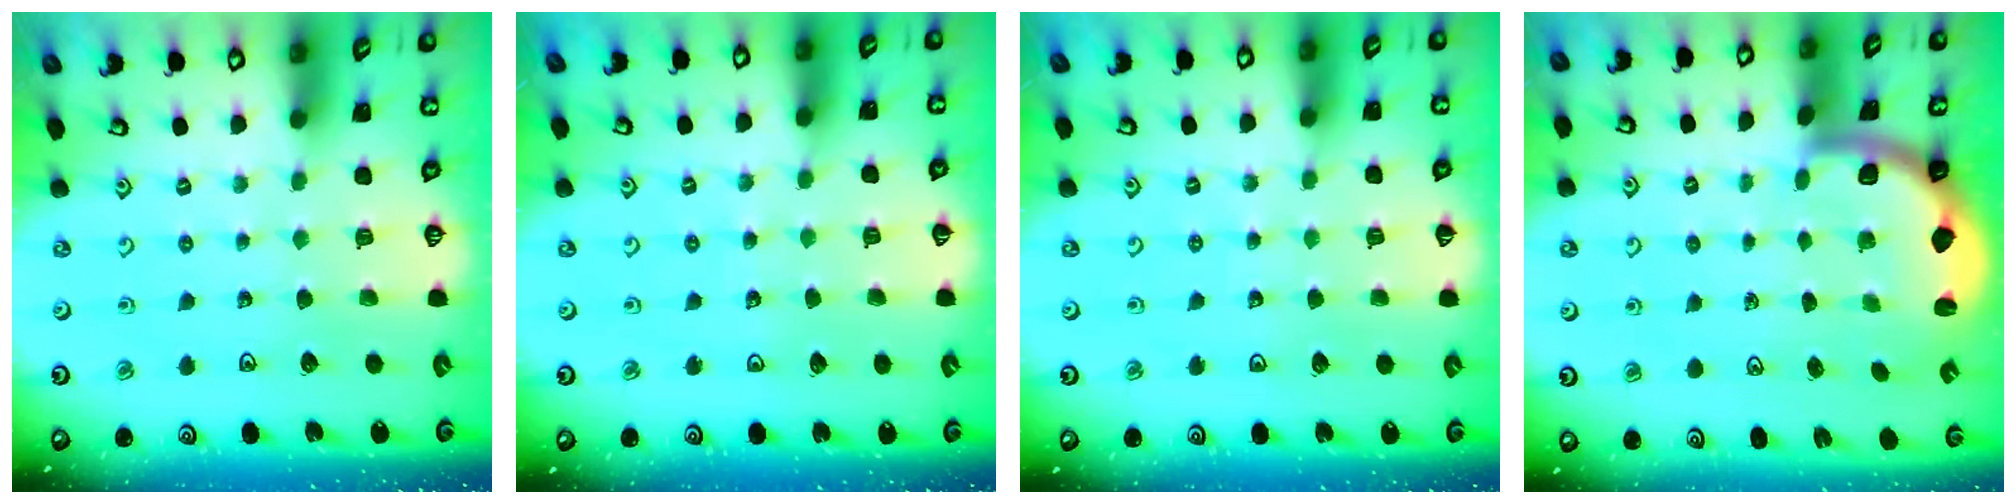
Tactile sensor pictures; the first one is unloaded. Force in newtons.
{"total": 3.6, "press": 3.6, "slide": 0.5}
{"total": 2.9, "press": 2.9, "slide": 0.3}
{"total": 3.3, "press": 3.1, "slide": 1.2}